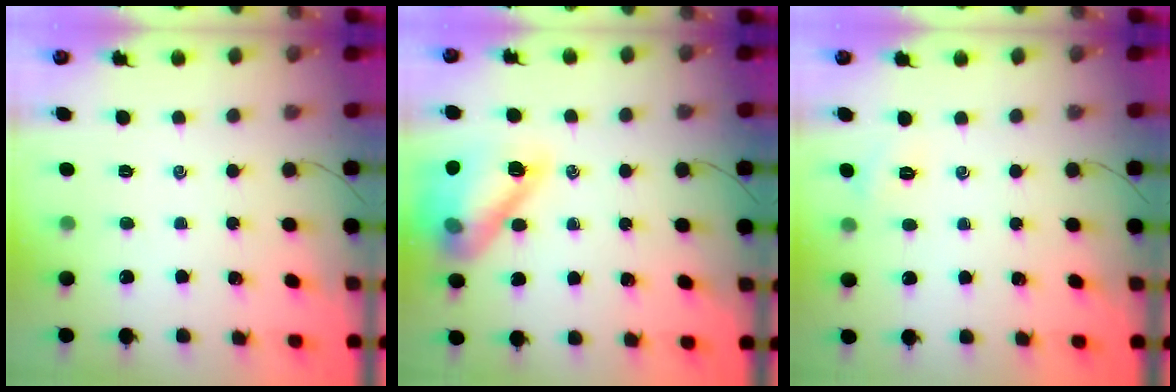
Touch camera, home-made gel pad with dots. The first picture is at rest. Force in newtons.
{"total": 15.8, "press": 15.8, "slide": 1.1}
{"total": 2.2, "press": 2.2, "slide": 0.6}